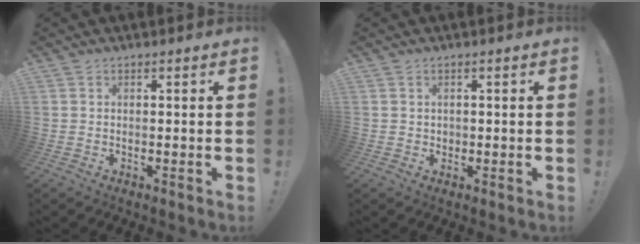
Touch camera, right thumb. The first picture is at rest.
{"total": 1.2, "force": [0.3, 1.2, 0.2], "torque": [-0.002, 0.003, 0.004]}